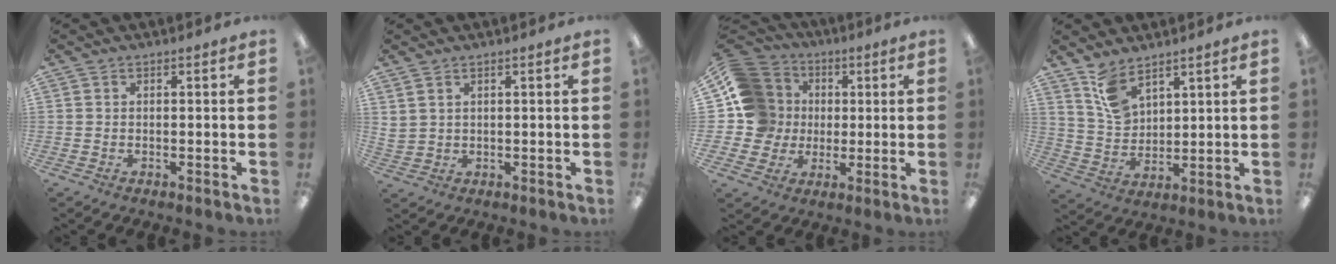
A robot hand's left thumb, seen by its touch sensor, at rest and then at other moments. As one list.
[{"total": 2.5, "force": [1.6, 1.5, 1.2], "torque": [-0.027, 0.001, 0.029]}, {"total": 14.7, "force": [1.4, 14.0, 4.3], "torque": [-0.094, 0.001, 0.038]}, {"total": 8.7, "force": [6.1, 4.7, 4.0], "torque": [-0.083, -0.021, 0.115]}]